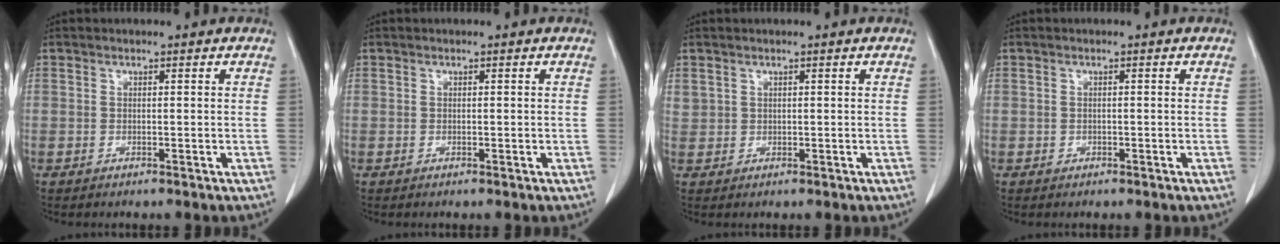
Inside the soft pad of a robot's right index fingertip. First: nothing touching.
{"total": 0.0}
{"total": 1.6, "force": [1.0, 1.2, 0.2], "torque": [0.004, 0.008, 0.018]}
{"total": 0.6, "force": [-0.3, 0.6, 0.1], "torque": [-0.003, 0.004, -0.005]}